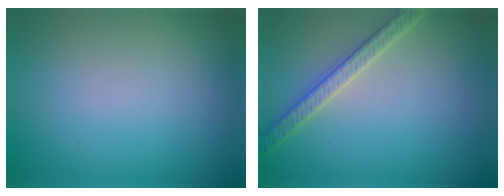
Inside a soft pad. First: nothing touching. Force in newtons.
{"total": 2.8, "press": 2.8, "slide": 0.4}